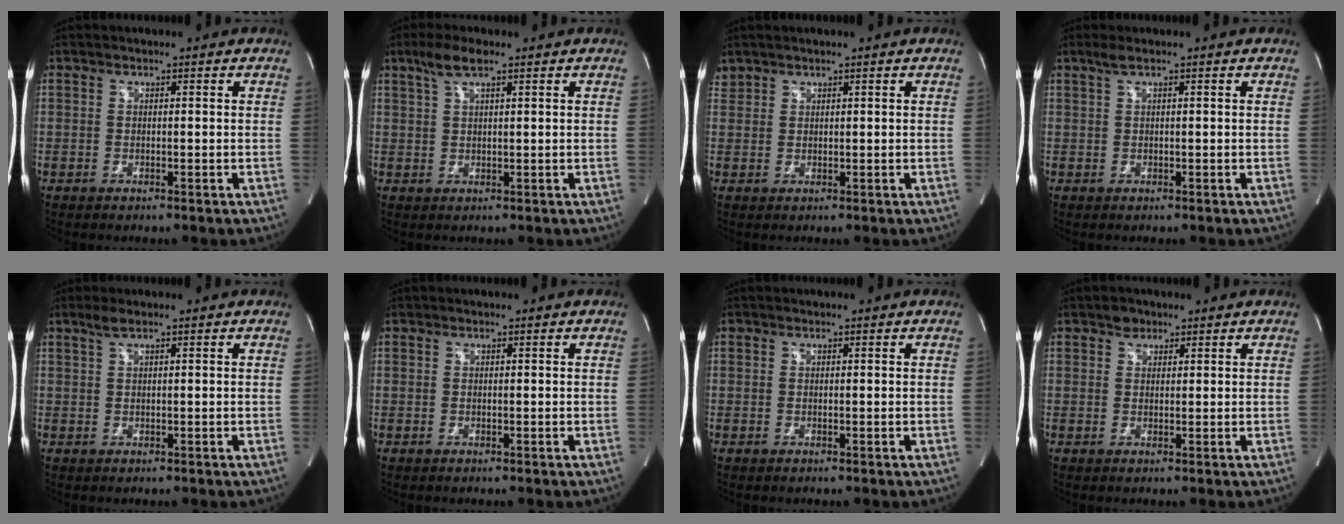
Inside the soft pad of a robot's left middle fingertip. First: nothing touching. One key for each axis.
{"total": 4.0, "fx": 2.6, "fy": 0.7, "fz": 2.9, "tx": -0.069, "ty": 0.013, "tz": 0.054}
{"total": 1.5, "fx": 1.4, "fy": 0.5, "fz": -0.1, "tx": 0.000, "ty": 0.012, "tz": 0.029}
{"total": 1.3, "fx": 0.9, "fy": -0.1, "fz": 1.0, "tx": -0.031, "ty": 0.013, "tz": 0.020}
{"total": 1.7, "fx": 1.2, "fy": 0.1, "fz": 1.1, "tx": -0.032, "ty": 0.007, "tz": 0.027}
{"total": 0.0}
{"total": 0.0}
{"total": 1.8, "fx": 1.2, "fy": 1.3, "fz": 0.3, "tx": -0.004, "ty": 0.001, "tz": 0.017}